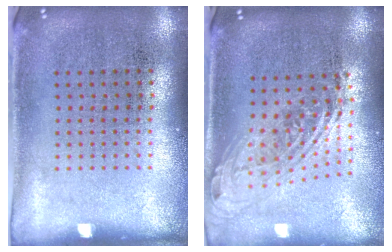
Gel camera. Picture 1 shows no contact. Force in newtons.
{"total": 2.1, "press": 1.6, "slide": 1.4}